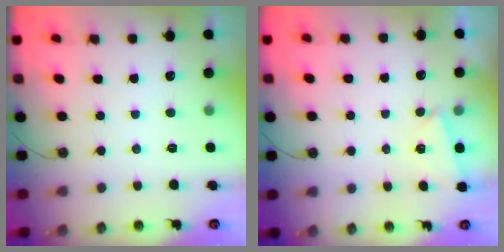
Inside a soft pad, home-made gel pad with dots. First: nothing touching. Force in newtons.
{"total": 2.7, "press": 1.7, "slide": 2.1}